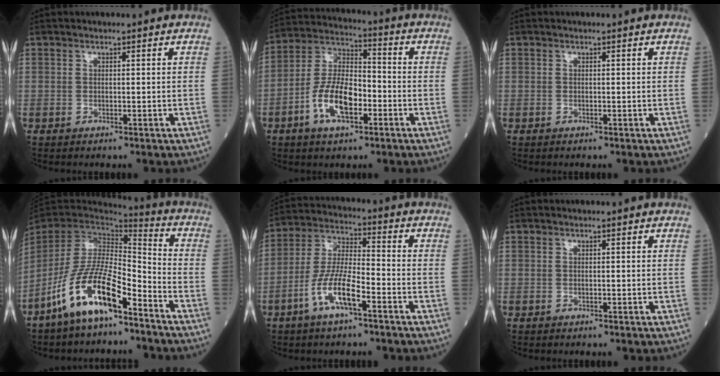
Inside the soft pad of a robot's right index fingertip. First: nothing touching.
{"total": 11.5, "force": [-4.2, 4.9, 9.6], "torque": [-0.196, 0.013, -0.082]}
{"total": 0.0}
{"total": 14.2, "force": [-8.9, 3.7, 10.4], "torque": [-0.208, -0.008, -0.172]}
{"total": 9.7, "force": [-4.6, 2.3, 8.2], "torque": [-0.170, 0.003, -0.091]}
{"total": 0.0}